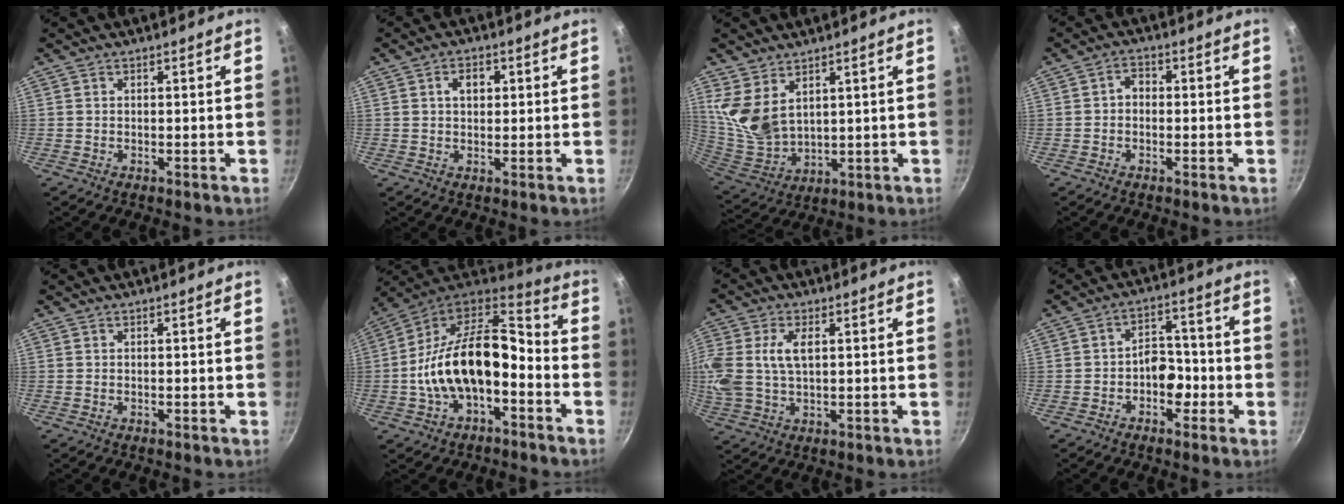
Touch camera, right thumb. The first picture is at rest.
{"total": 3.7, "force": [1.0, 2.6, 2.4], "torque": [-0.022, 0.005, 0.016]}
{"total": 9.4, "force": [5.1, 5.4, 5.8], "torque": [-0.103, -0.053, 0.121]}
{"total": 2.6, "force": [-0.3, 2.0, 1.6], "torque": [-0.018, 0.009, -0.010]}
{"total": 0.0}
{"total": 20.5, "force": [-4.4, 11.4, 16.4], "torque": [-0.271, 0.061, -0.085]}
{"total": 11.9, "force": [2.5, 7.2, 9.2], "torque": [-0.197, 0.009, 0.048]}
{"total": 6.0, "force": [-2.0, 4.2, 3.8], "torque": [-0.018, 0.029, -0.038]}